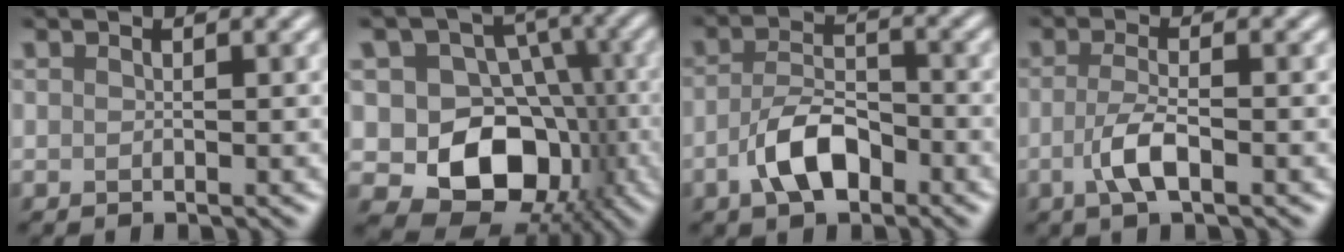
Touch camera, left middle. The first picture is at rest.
{"total": 10.4, "force": [-1.8, 8.2, 6.1], "torque": [-0.078, -0.012, -0.034]}
{"total": 4.6, "force": [-2.2, 2.3, 3.4], "torque": [-0.067, 0.007, -0.042]}
{"total": 2.9, "force": [-1.0, 0.7, 2.7], "torque": [-0.062, 0.002, -0.024]}